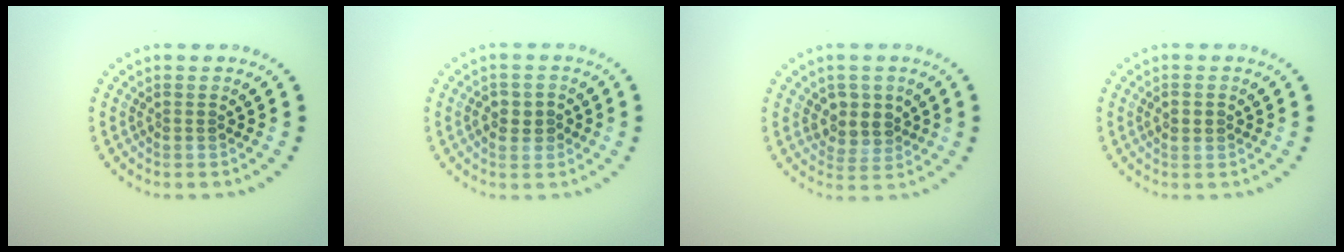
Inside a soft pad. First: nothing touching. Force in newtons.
{"total": 2.3, "press": 2.2, "slide": 0.4}
{"total": 2.7, "press": 2.5, "slide": 1.0}
{"total": 1.6, "press": 1.6, "slide": 0.1}